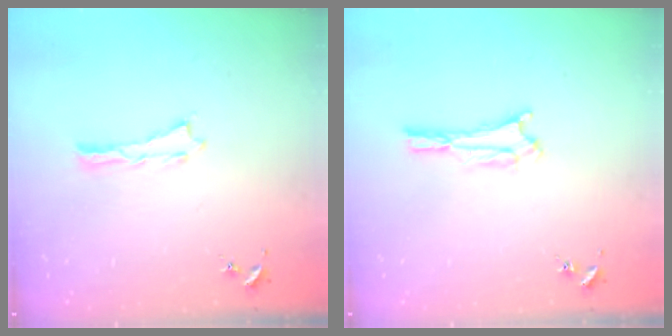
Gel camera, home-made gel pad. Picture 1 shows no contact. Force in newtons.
{"total": 3.3, "press": 3.3, "slide": 0.4}